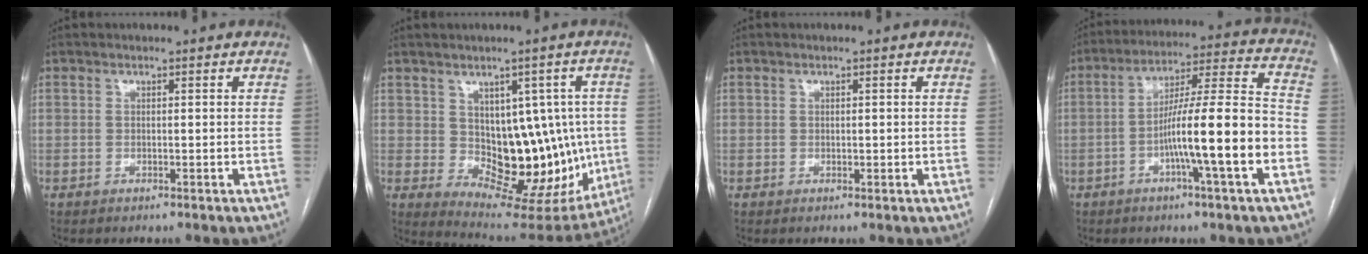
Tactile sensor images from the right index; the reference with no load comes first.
{"total": 14.9, "force": [-0.3, 8.9, 11.9], "torque": [-0.130, 0.016, 0.025]}
{"total": 0.8, "force": [0.1, 0.6, 0.5], "torque": [-0.008, 0.001, 0.003]}
{"total": 15.1, "force": [-4.5, 0.0, 14.4], "torque": [-0.236, 0.011, -0.075]}